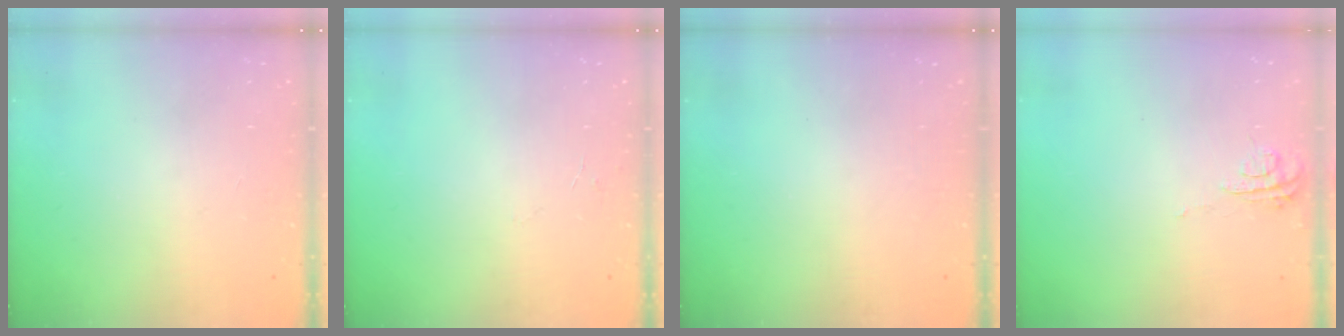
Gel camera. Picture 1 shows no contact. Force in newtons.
{"total": 3.6, "press": 3.6, "slide": 0.3}
{"total": 0.0}
{"total": 5.3, "press": 5.3, "slide": 0.4}